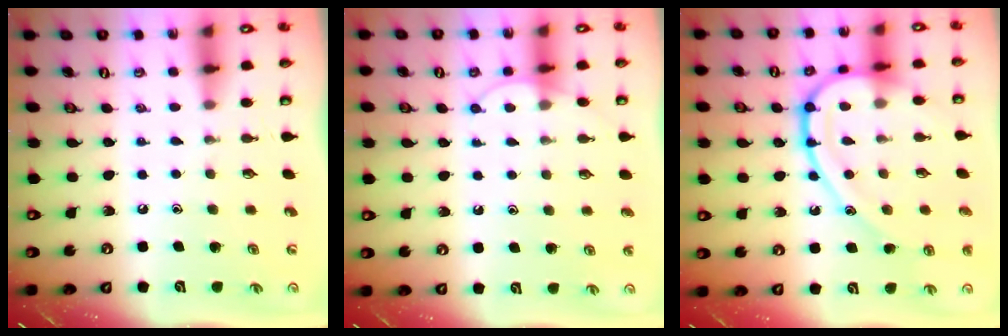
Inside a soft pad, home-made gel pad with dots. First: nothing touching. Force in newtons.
{"total": 5.8, "press": 5.8, "slide": 0.4}
{"total": 17.6, "press": 17.6, "slide": 0.6}